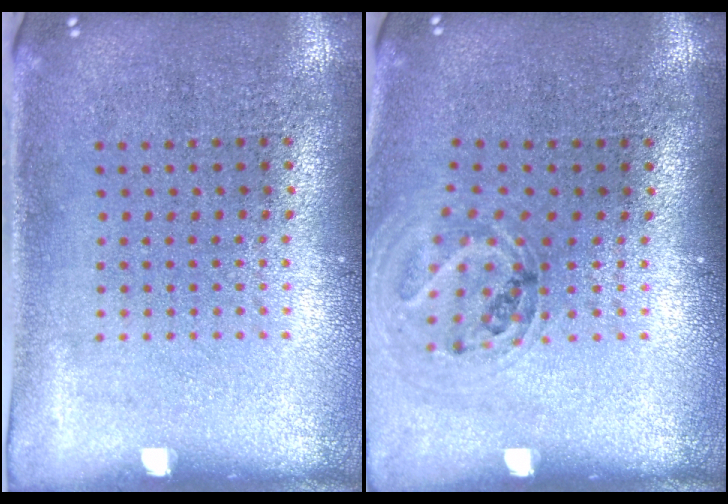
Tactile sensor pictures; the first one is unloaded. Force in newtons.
{"total": 1.1, "press": 1.1, "slide": 0.2}